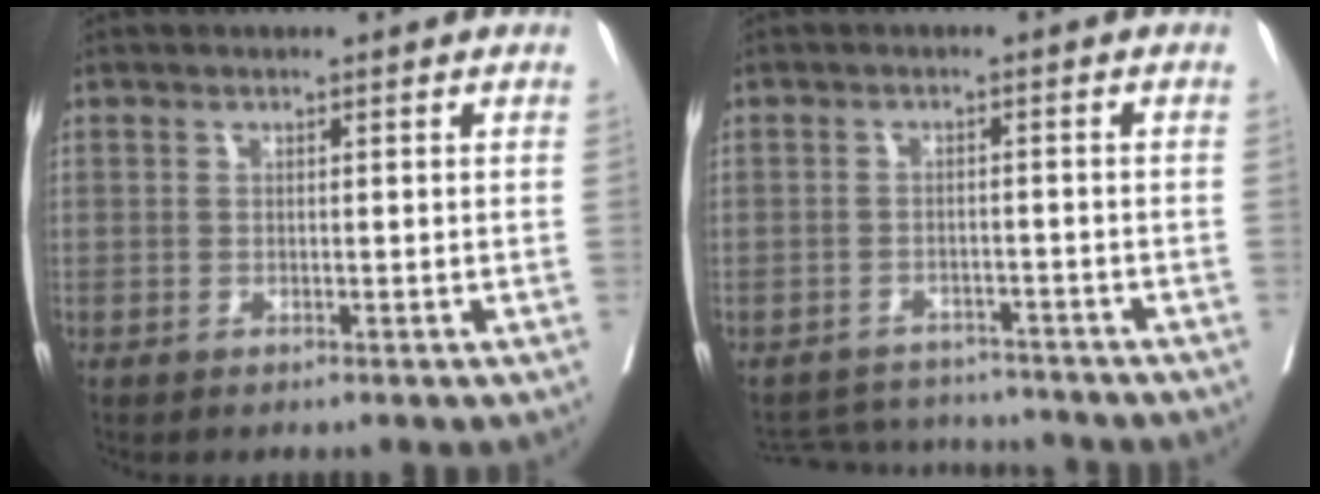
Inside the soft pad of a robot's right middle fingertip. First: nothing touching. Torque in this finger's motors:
{"motor_torque": [-0.61, -0.51, -0.25, -0.08]}